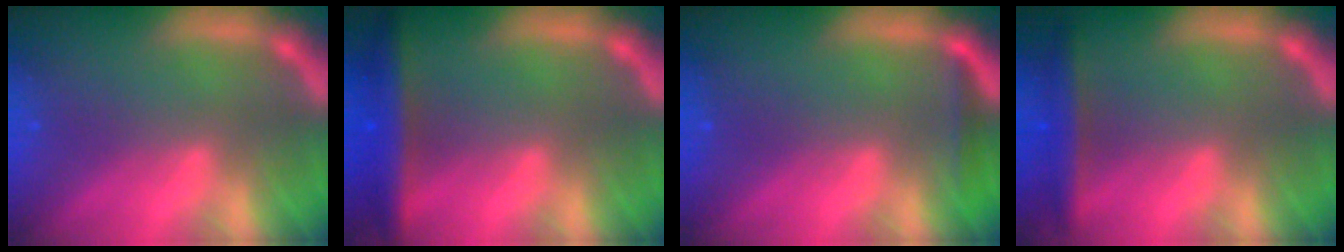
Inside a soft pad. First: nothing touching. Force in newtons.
{"total": 5.0}
{"total": 1.4}
{"total": 3.5}